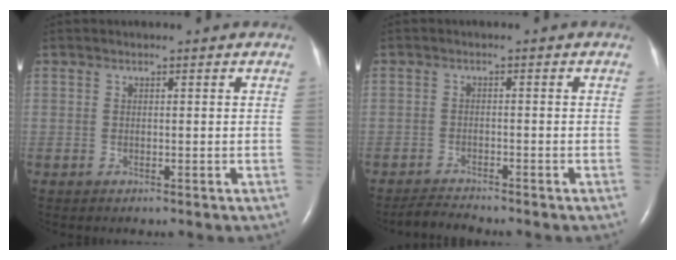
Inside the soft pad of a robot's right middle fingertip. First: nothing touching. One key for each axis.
{"total": 2.6, "fx": -2.6, "fy": -0.4, "fz": 0.2, "tx": -0.015, "ty": -0.017, "tz": -0.047}